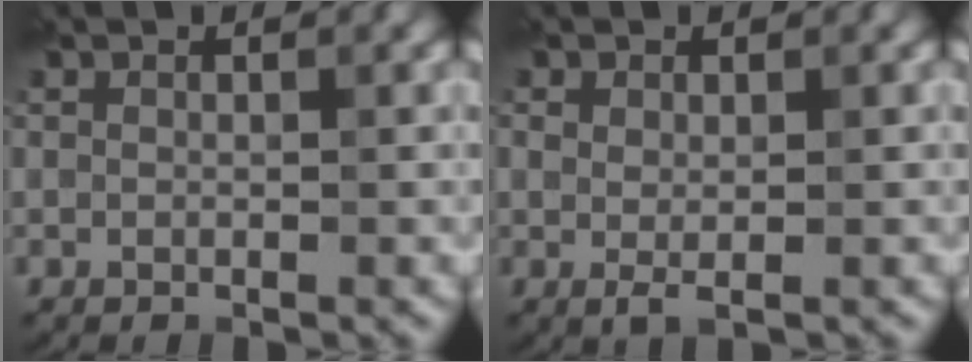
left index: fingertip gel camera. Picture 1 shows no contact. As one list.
[{"total": 1.1, "force": [0.2, 0.6, 0.9], "torque": [-0.018, -0.003, 0.005]}]